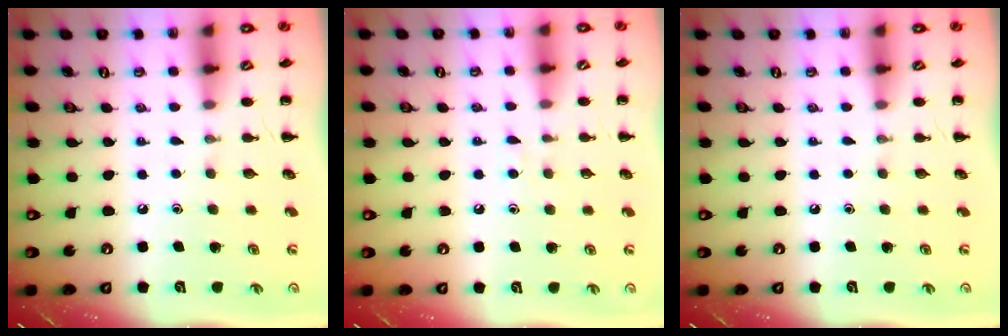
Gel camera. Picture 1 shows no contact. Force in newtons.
{"total": 3.5, "press": 3.3, "slide": 1.2}
{"total": 0.0}